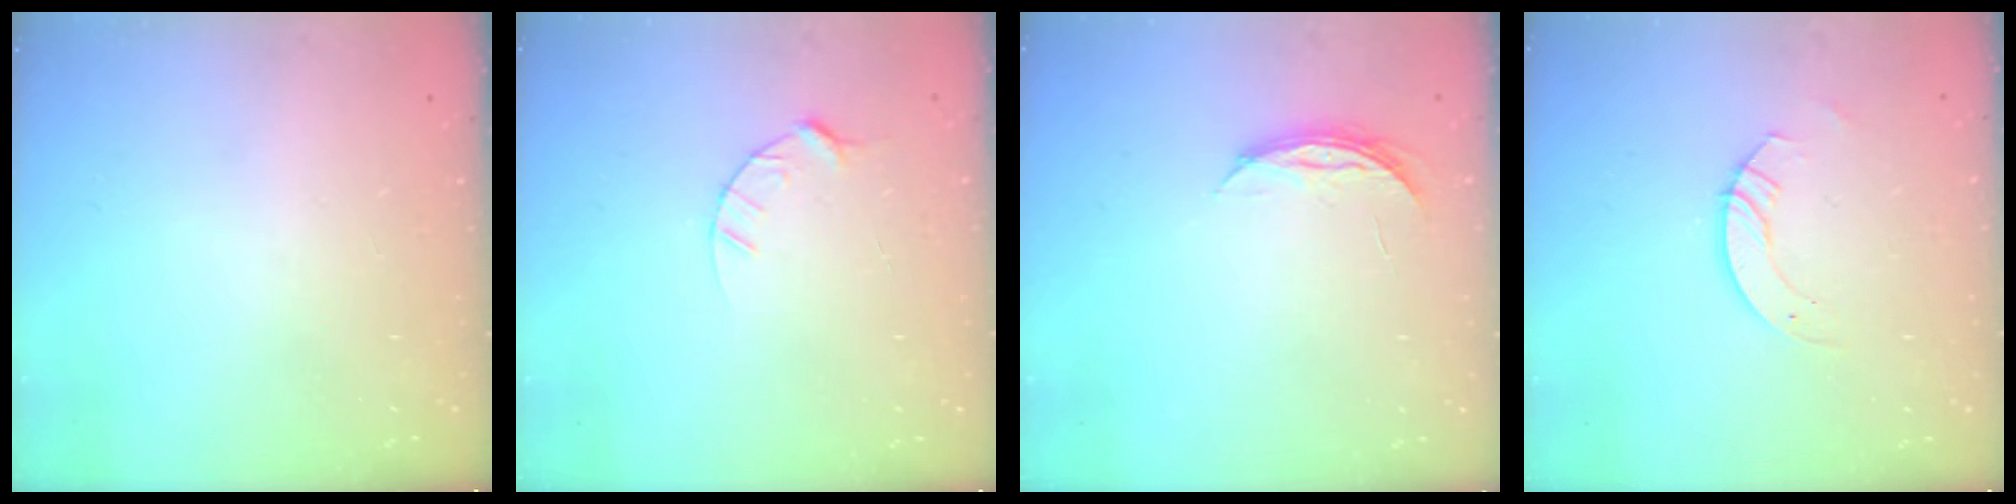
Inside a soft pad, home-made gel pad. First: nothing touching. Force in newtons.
{"total": 3.8, "press": 3.8, "slide": 0.4}
{"total": 3.8, "press": 3.8, "slide": 0.4}
{"total": 3.2, "press": 3.2, "slide": 0.2}